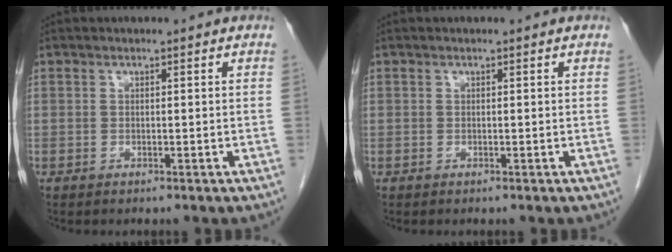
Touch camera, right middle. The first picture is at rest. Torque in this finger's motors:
{"motor_torque": [0.00, 0.00, 0.00, 0.00]}